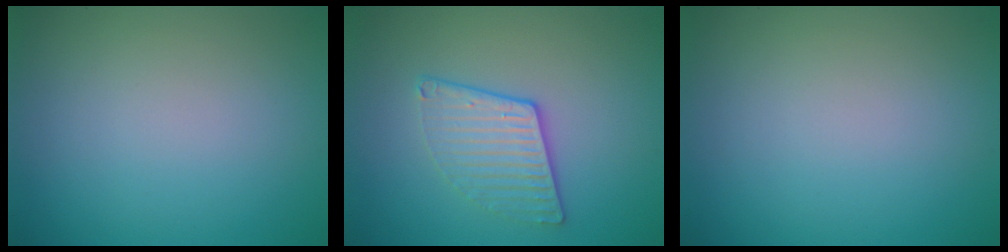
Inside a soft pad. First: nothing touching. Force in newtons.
{"total": 3.1, "press": 2.7, "slide": 1.5}
{"total": 0.0}